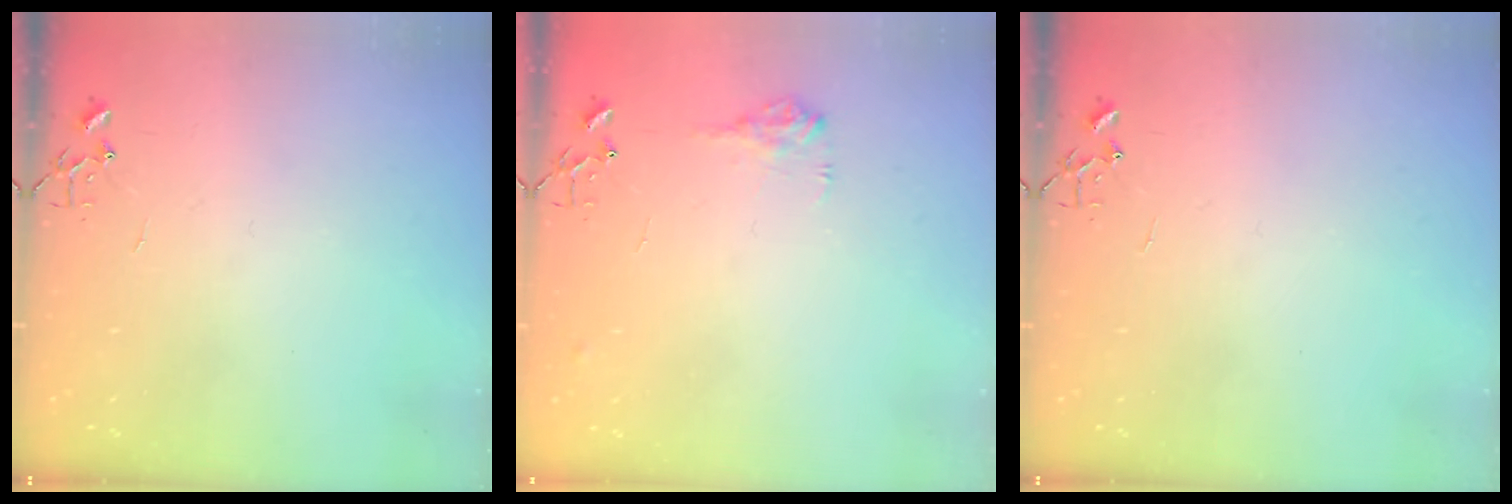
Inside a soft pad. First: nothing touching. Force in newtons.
{"total": 8.1, "press": 8.1, "slide": 0.3}
{"total": 0.0}